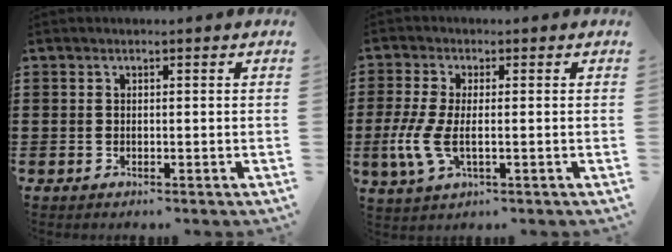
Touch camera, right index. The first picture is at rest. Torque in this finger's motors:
{"motor_torque": [1.82, 0.32, 0.64, 0.20]}